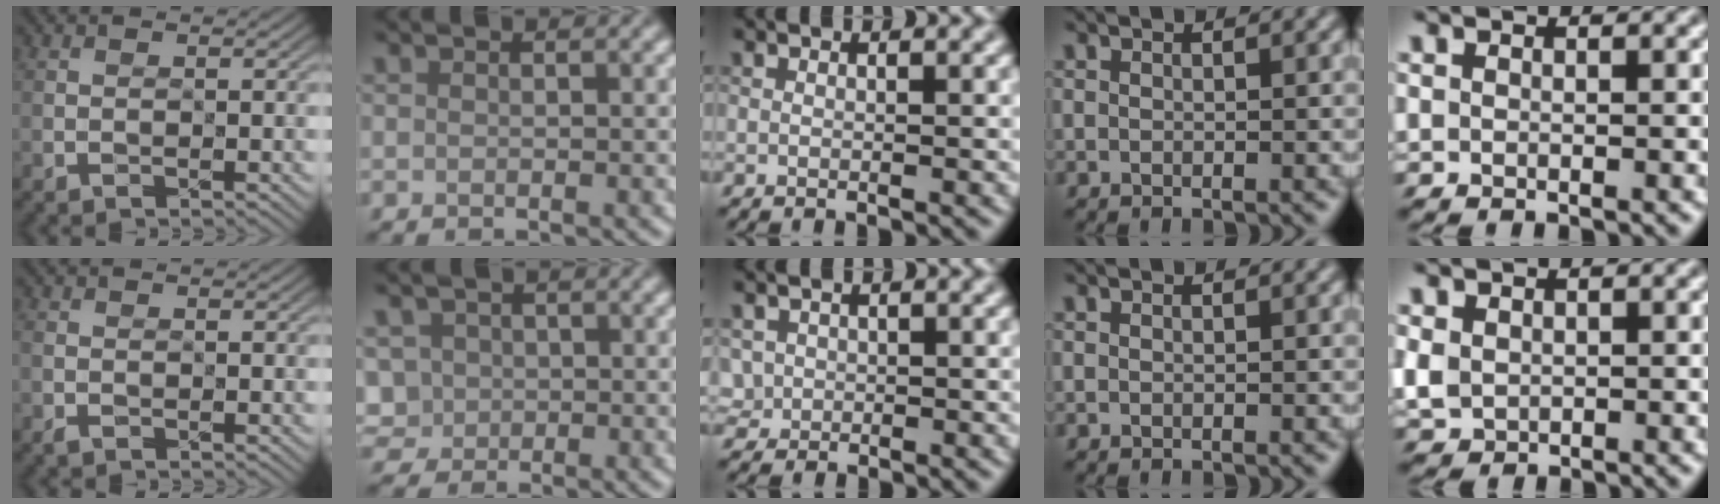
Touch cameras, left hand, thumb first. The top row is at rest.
{"thumb": {"total": 0.9, "force": [-0.6, 0.5, 0.4], "torque": [-0.011, -0.001, -0.015]}, "index": {"total": 4.5, "force": [0.2, 4.2, 1.7], "torque": [-0.047, 0.018, -0.001]}, "middle": {"total": 1.0, "force": [0.1, 1.0, -0.1], "torque": [-0.003, -0.002, 0.009]}, "little": {"total": 2.7, "force": [-0.4, 2.0, 1.8], "torque": [-0.049, -0.002, -0.009]}}